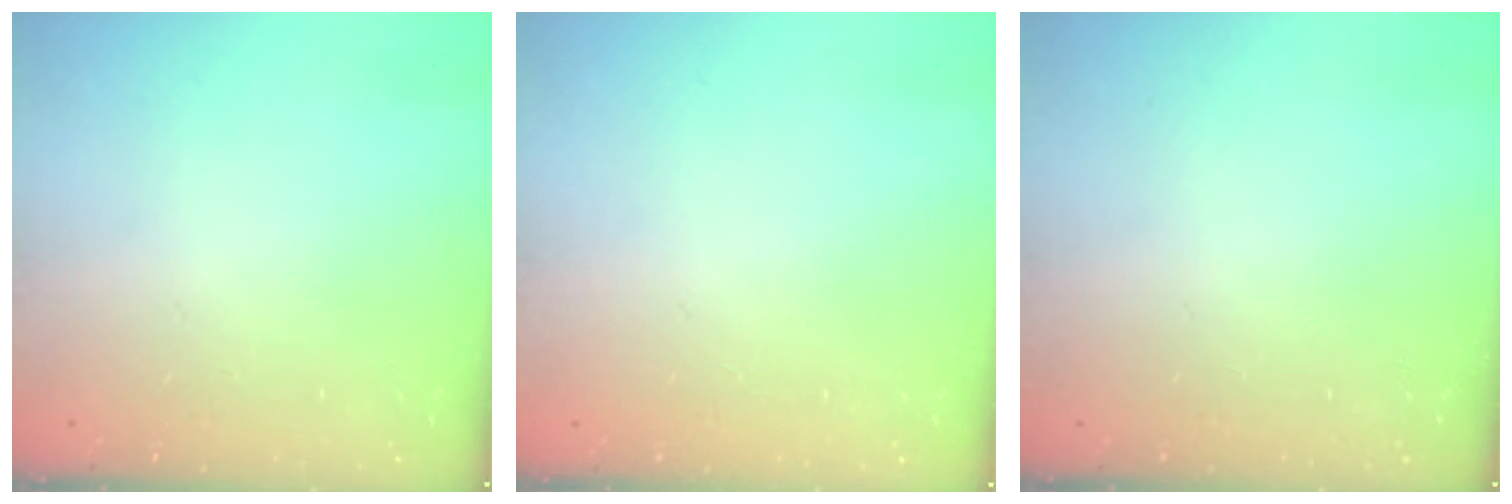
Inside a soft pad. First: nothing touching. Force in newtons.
{"total": 0.0}
{"total": 0.0}